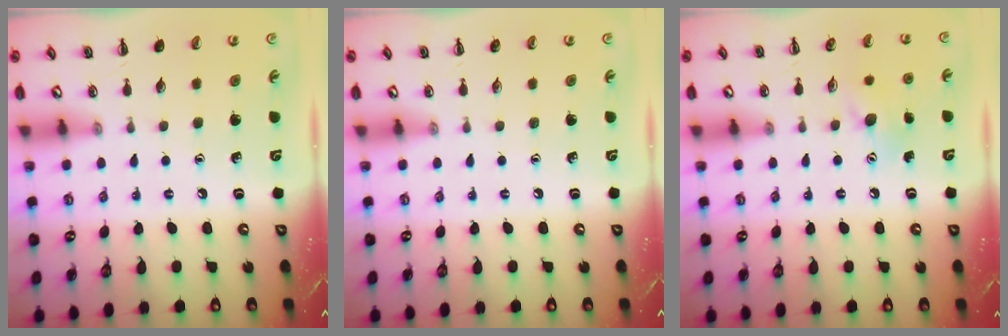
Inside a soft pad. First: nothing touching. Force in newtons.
{"total": 0.0}
{"total": 6.8, "press": 6.6, "slide": 1.3}